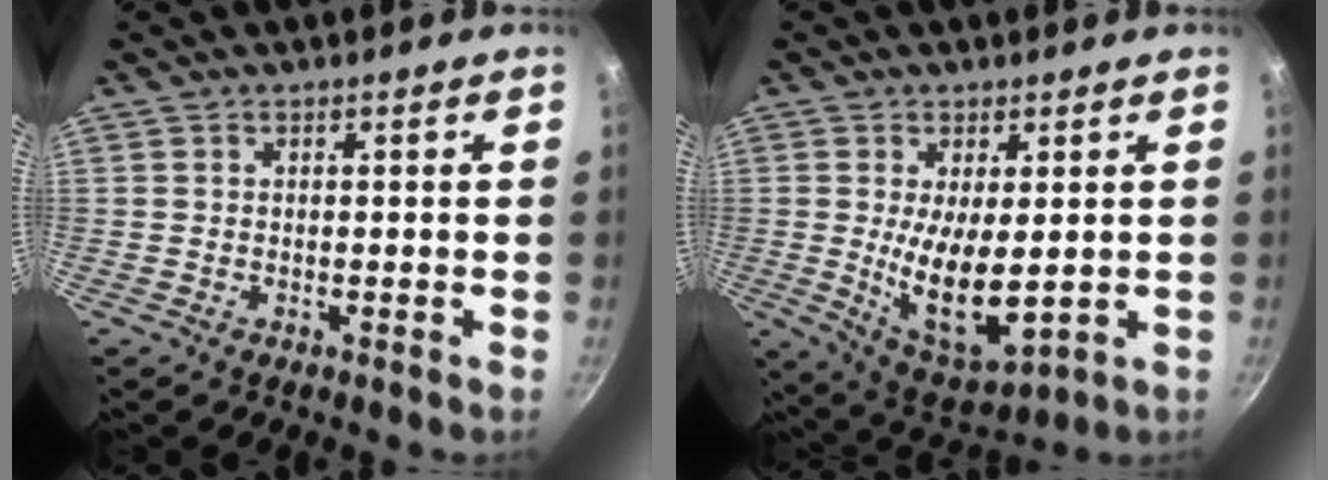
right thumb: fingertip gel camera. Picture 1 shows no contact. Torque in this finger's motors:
{"motor_torque": [-0.46, 1.14, 1.31, 0.27, 0.33]}